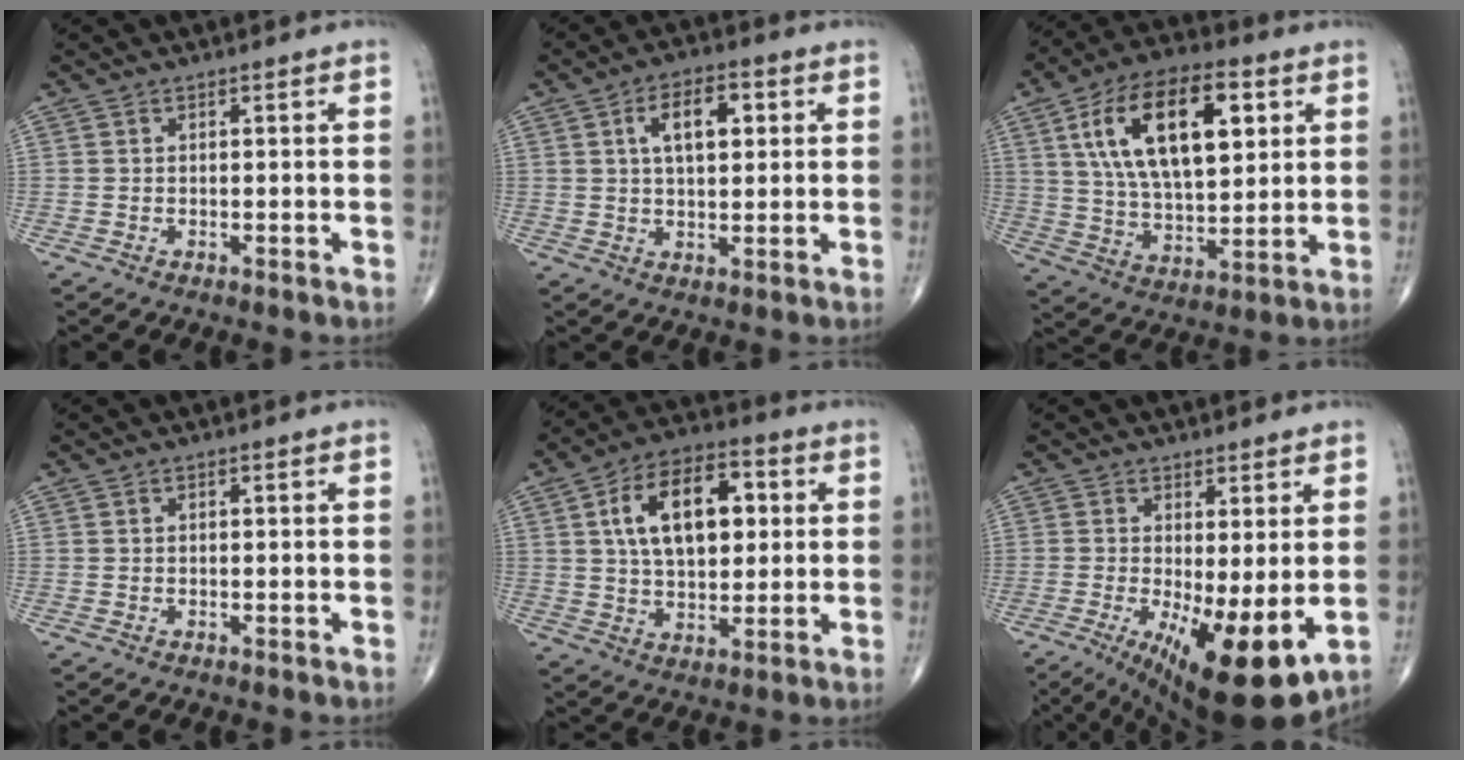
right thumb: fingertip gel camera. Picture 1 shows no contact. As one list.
[{"total": 8.5, "force": [2.4, 4.4, 6.9], "torque": [-0.098, 0.005, 0.037]}, {"total": 21.1, "force": [6.8, 10.2, 17.2], "torque": [-0.279, -0.008, 0.117]}, {"total": 0.0}, {"total": 16.0, "force": [3.7, 9.0, 12.8], "torque": [-0.189, 0.008, 0.059]}, {"total": 13.4, "force": [-2.4, 4.2, 12.5], "torque": [-0.197, -0.027, -0.020]}]